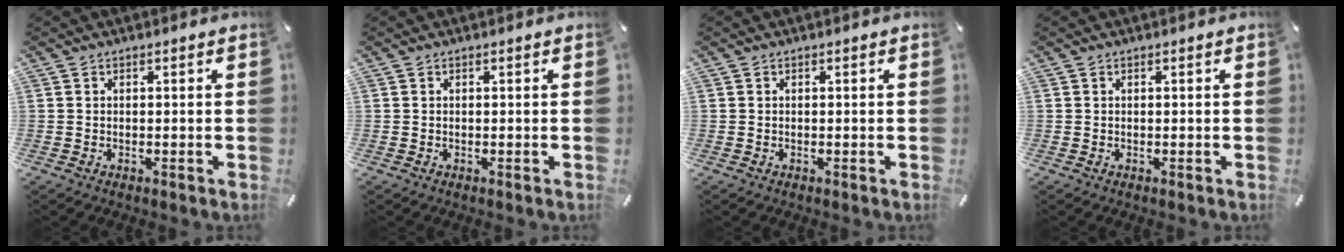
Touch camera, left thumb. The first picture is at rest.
{"total": 0.0}
{"total": 0.0}
{"total": 0.0}